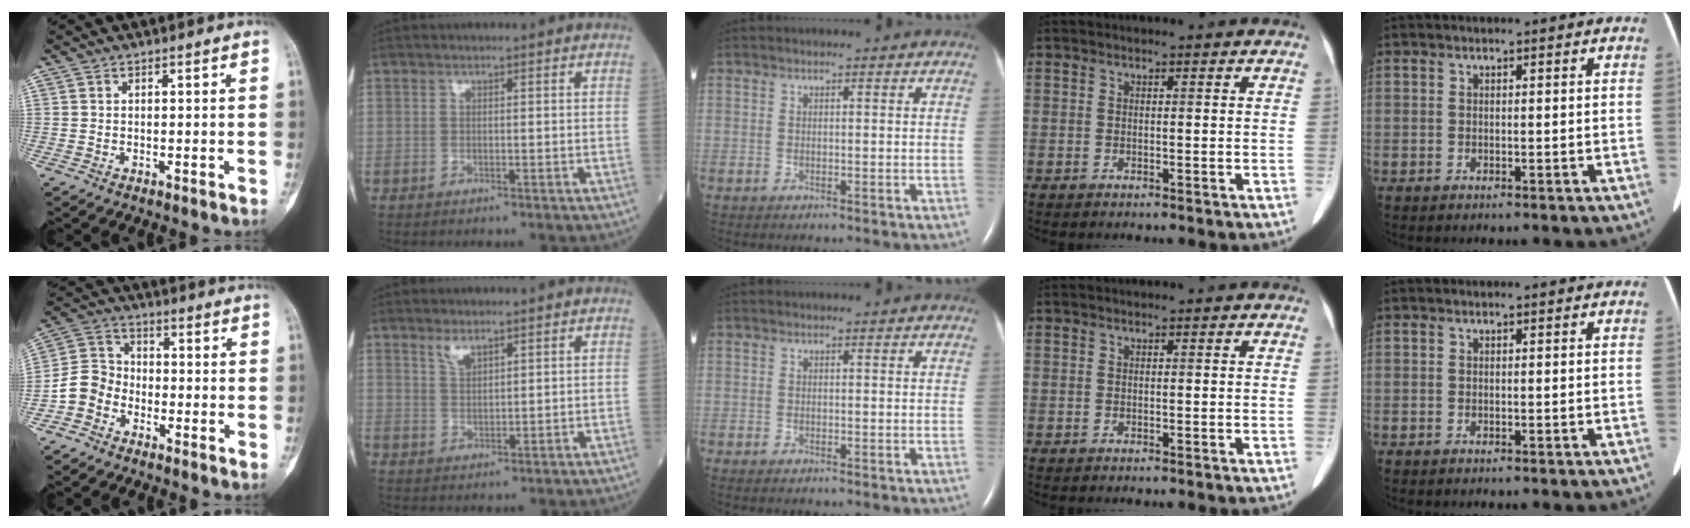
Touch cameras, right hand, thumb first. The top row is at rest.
{"thumb": {"total": 6.7, "force": [-3.2, 5.4, 2.1], "torque": [-0.027, 0.032, -0.075]}, "index": {"total": 2.3, "force": [1.8, 0.7, 1.3], "torque": [-0.027, -0.001, 0.039]}, "middle": {"total": 0.8, "force": [-0.6, 0.1, 0.5], "torque": [-0.014, -0.004, -0.007]}}